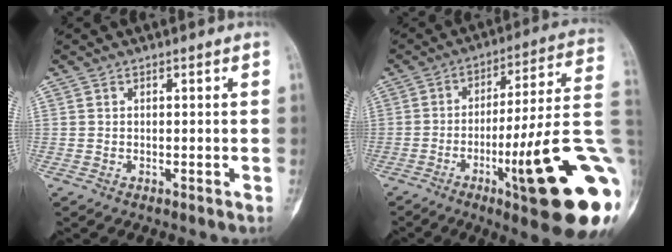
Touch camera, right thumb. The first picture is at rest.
{"total": 25.3, "force": [-6.9, 3.1, 24.2], "torque": [-0.279, 0.014, -0.098]}